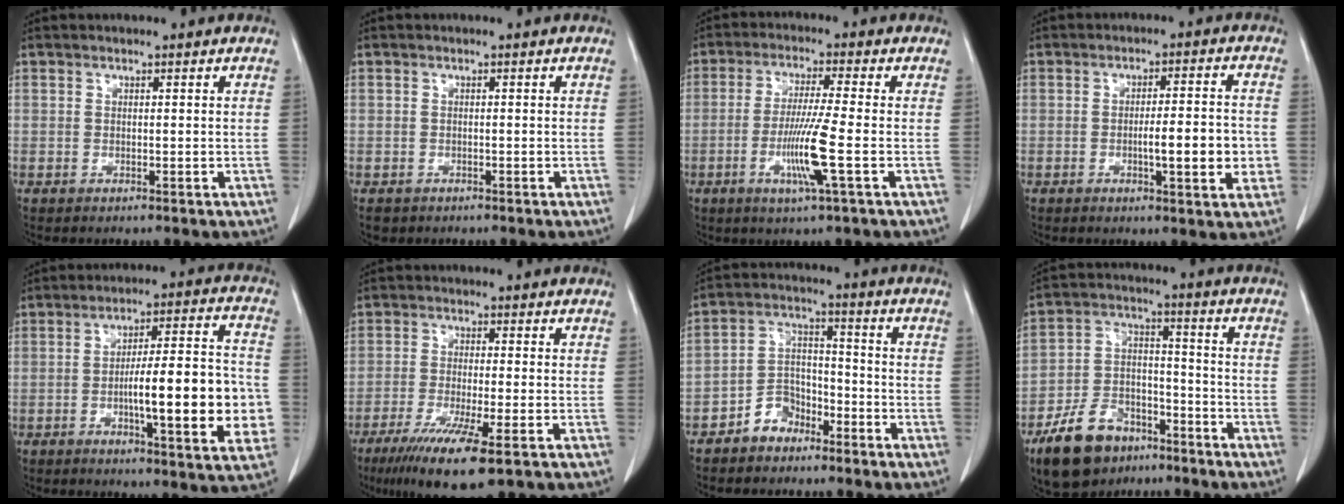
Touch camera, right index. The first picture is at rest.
{"total": 1.6, "force": [-1.0, 1.2, 0.2], "torque": [-0.011, 0.001, -0.010]}
{"total": 8.3, "force": [-2.4, -1.0, 7.9], "torque": [-0.154, -0.016, -0.049]}
{"total": 8.1, "force": [-1.6, 1.1, 7.8], "torque": [-0.112, 0.001, -0.022]}
{"total": 16.3, "force": [-3.0, 2.7, 15.8], "torque": [-0.225, 0.014, -0.039]}
{"total": 10.6, "force": [-6.1, 0.8, 8.6], "torque": [-0.152, -0.030, -0.099]}
{"total": 6.4, "force": [-4.2, 4.4, 1.8], "torque": [-0.035, 0.019, -0.074]}
{"total": 12.4, "force": [-8.4, 7.0, 5.9], "torque": [-0.122, 0.004, -0.144]}